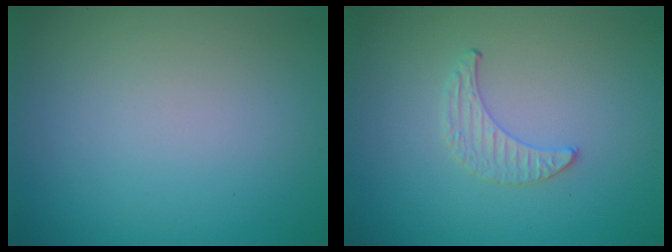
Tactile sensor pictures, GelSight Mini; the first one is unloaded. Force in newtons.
{"total": 0.8, "press": 0.8, "slide": 0.2}